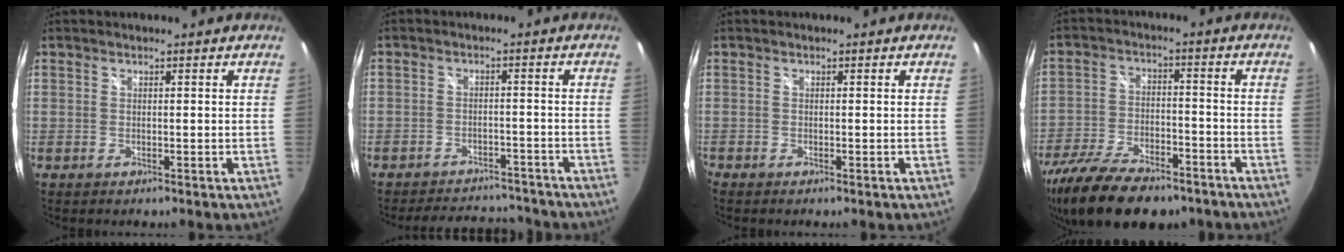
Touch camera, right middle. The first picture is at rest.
{"total": 11.8, "force": [-10.5, 4.3, 3.3], "torque": [-0.075, 0.032, -0.130]}
{"total": 0.6, "force": [-0.5, 0.2, 0.1], "torque": [-0.003, -0.004, -0.014]}
{"total": 21.7, "force": [-16.3, 8.3, 11.7], "torque": [-0.249, -0.036, -0.264]}